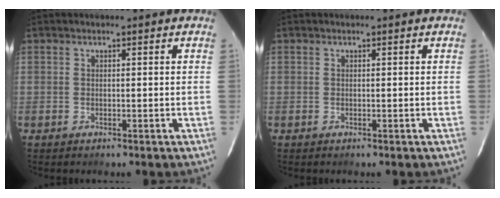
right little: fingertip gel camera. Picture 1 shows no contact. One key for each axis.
{"total": 0.0}